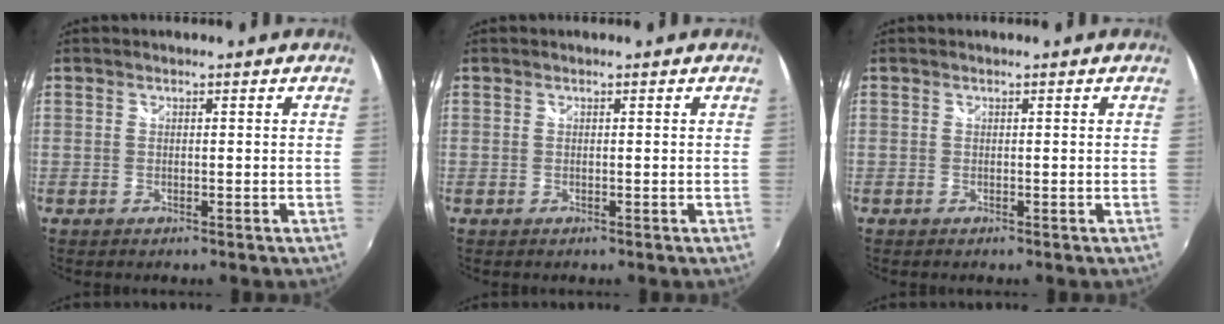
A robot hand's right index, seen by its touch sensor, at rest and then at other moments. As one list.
[{"total": 0.0}, {"total": 0.0}]